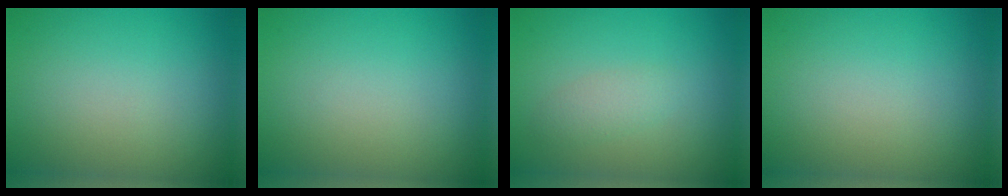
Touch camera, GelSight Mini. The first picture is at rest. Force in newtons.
{"total": 0.0}
{"total": 1.5, "press": 1.5, "slide": 0.1}
{"total": 0.0}